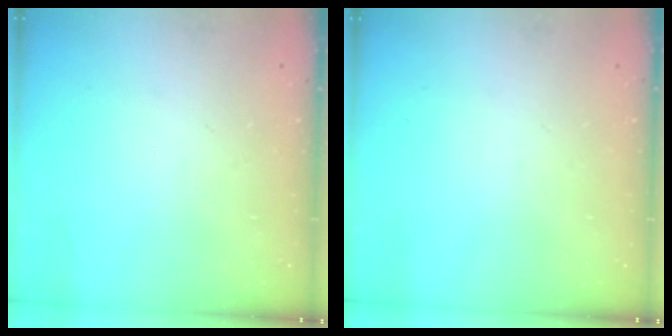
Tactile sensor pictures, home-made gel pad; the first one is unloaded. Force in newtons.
{"total": 0.0}